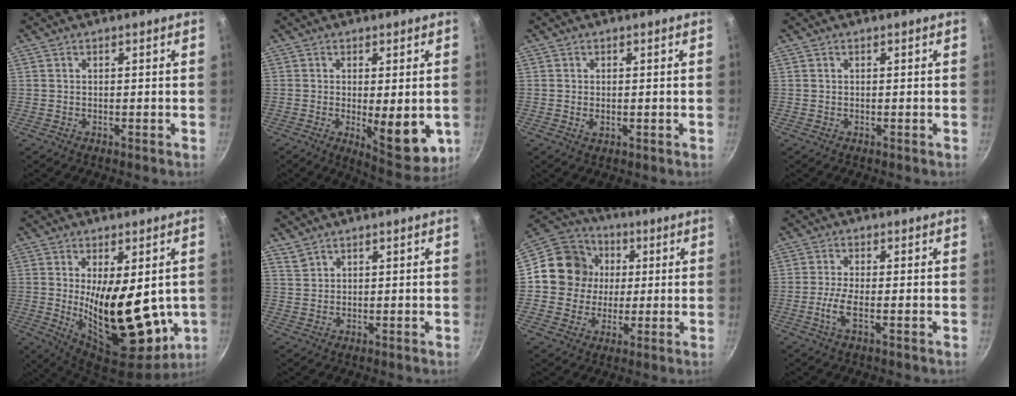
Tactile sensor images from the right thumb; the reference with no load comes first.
{"total": 10.8, "force": [-1.3, 3.9, 9.9], "torque": [-0.108, -0.015, -0.006]}
{"total": 1.4, "force": [-0.1, 0.9, 1.1], "torque": [-0.018, -0.002, -0.001]}
{"total": 0.0}
{"total": 20.7, "force": [-0.5, 9.7, 18.2], "torque": [-0.259, -0.036, 0.015]}
{"total": 1.8, "force": [1.6, 0.8, 0.3], "torque": [-0.001, 0.001, 0.037]}
{"total": 13.8, "force": [1.4, 12.8, 4.9], "torque": [-0.054, 0.021, 0.009]}
{"total": 4.1, "force": [-1.3, 0.9, 3.8], "torque": [-0.090, 0.005, -0.031]}